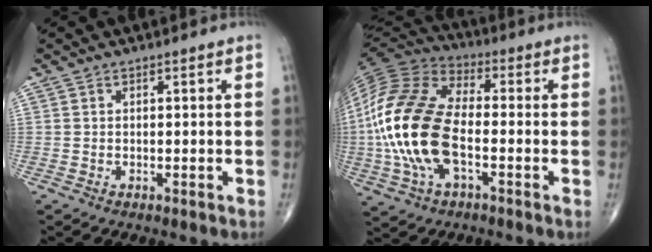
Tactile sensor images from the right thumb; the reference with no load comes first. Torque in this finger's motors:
{"motor_torque": [0.75, 0.77, 2.49, 0.18, 0.81]}